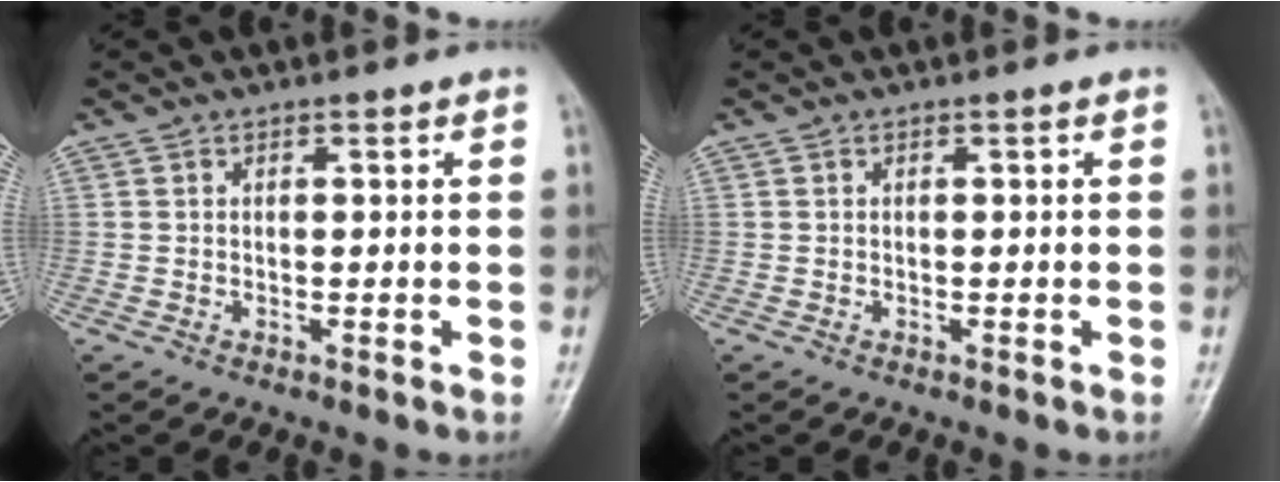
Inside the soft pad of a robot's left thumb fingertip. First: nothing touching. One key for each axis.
{"total": 0.0}